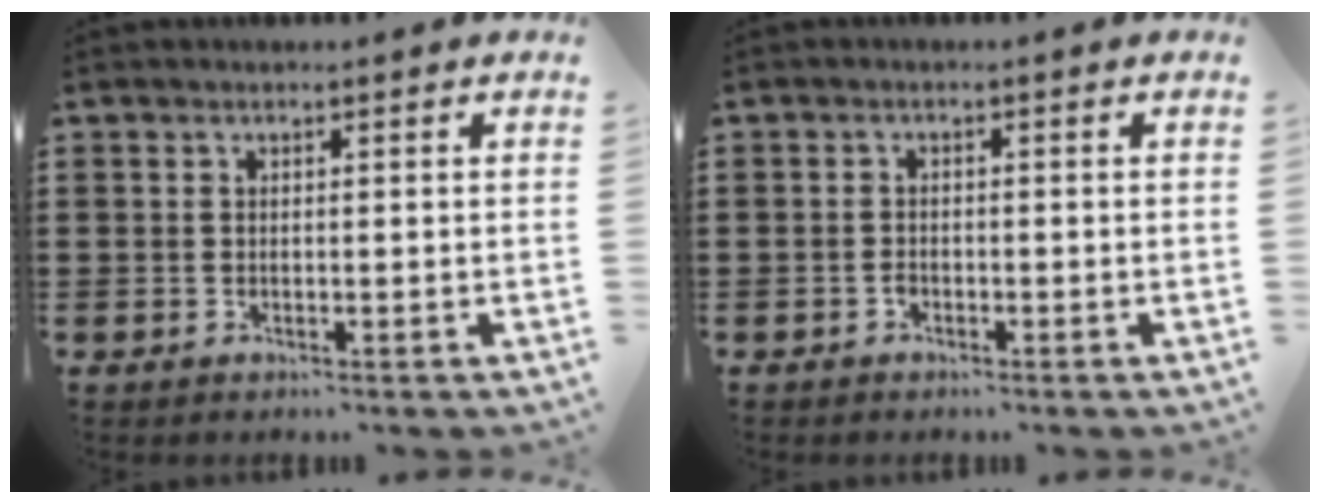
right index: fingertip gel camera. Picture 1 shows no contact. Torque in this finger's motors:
{"motor_torque": [0.05, -0.03, -0.01, 0.01]}